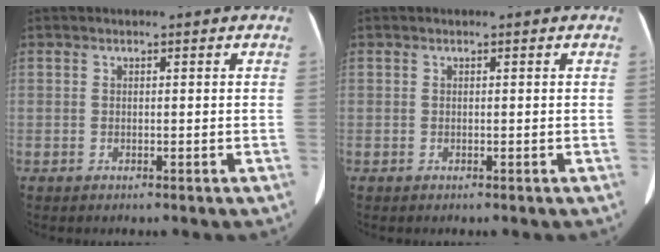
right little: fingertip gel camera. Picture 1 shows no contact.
{"total": 0.0}